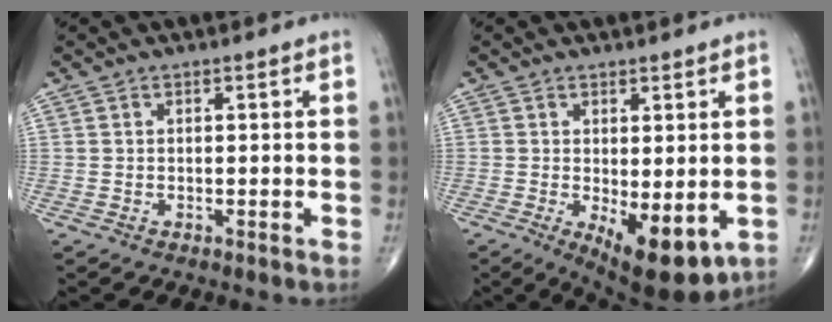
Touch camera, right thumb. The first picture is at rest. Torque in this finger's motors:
{"motor_torque": [-0.13, 0.75, 0.14, -0.15, 0.07]}